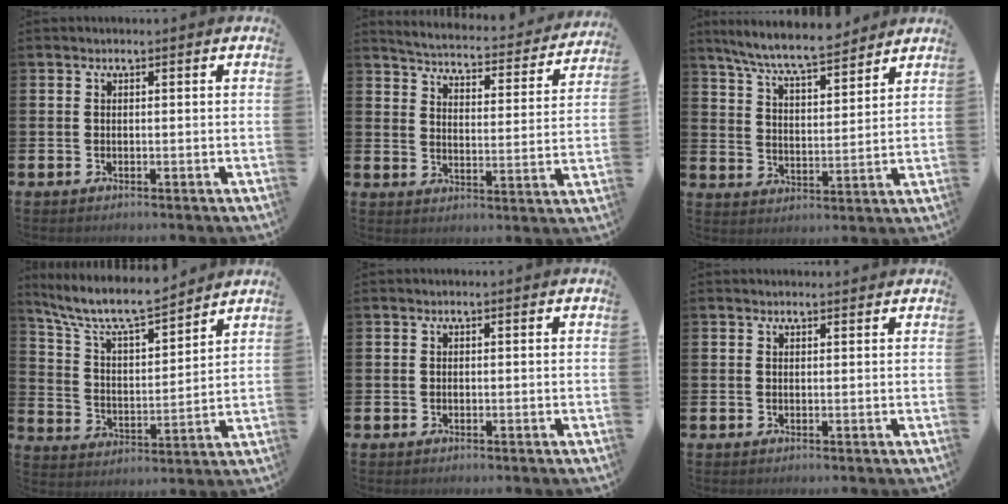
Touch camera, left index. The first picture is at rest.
{"total": 4.4, "force": [4.4, 0.4, 0.8], "torque": [-0.041, -0.040, 0.069]}
{"total": 7.9, "force": [7.5, 0.5, 2.6], "torque": [-0.083, -0.040, 0.134]}
{"total": 8.8, "force": [8.2, 1.3, 3.1], "torque": [-0.101, -0.050, 0.143]}
{"total": 0.0}
{"total": 0.8, "force": [0.8, 0.1, 0.2], "torque": [0.004, -0.002, 0.012]}